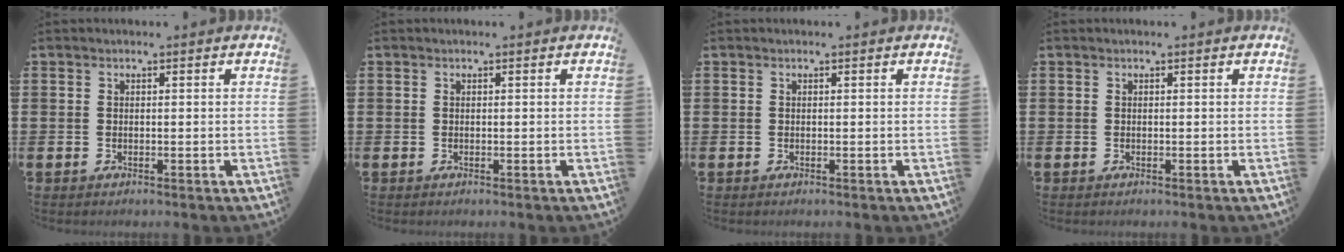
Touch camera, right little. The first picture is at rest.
{"total": 0.0}
{"total": 0.0}
{"total": 0.0}